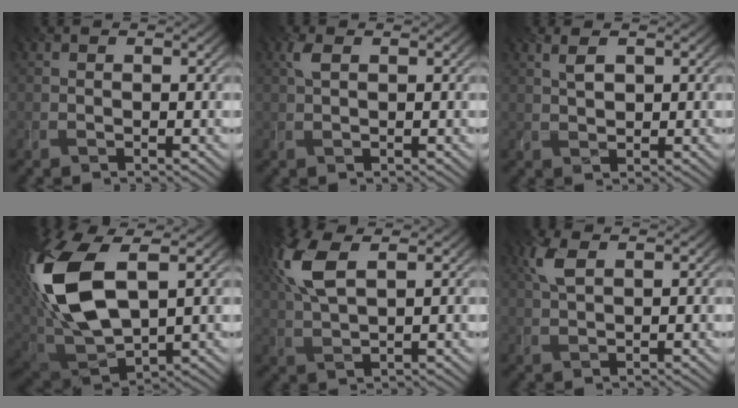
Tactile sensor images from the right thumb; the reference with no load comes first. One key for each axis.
{"total": 1.6, "fx": 0.7, "fy": 0.6, "fz": 1.4, "tx": -0.037, "ty": 0.004, "tz": 0.014}
{"total": 2.3, "fx": 1.0, "fy": 1.1, "fz": 1.8, "tx": -0.042, "ty": 0.002, "tz": 0.022}
{"total": 17.0, "fx": 3.7, "fy": 9.0, "fz": 13.9, "tx": -0.350, "ty": 0.002, "tz": 0.081}
{"total": 8.2, "fx": 3.3, "fy": 3.3, "fz": 6.7, "tx": -0.179, "ty": 0.017, "tz": 0.065}
{"total": 3.6, "fx": 1.6, "fy": 1.5, "fz": 2.9, "tx": -0.077, "ty": 0.007, "tz": 0.032}